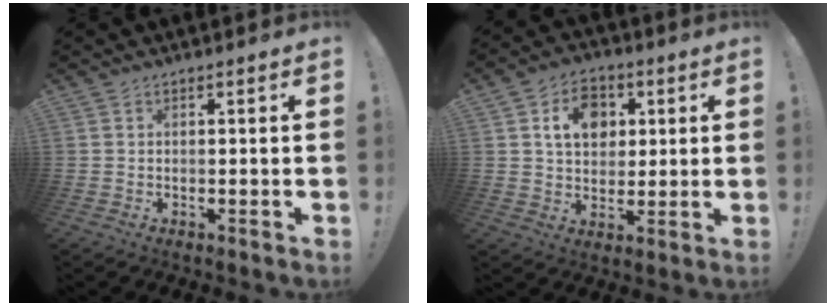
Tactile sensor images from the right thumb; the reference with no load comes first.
{"total": 11.3, "force": [3.8, 8.8, 5.9], "torque": [-0.086, -0.003, 0.072]}